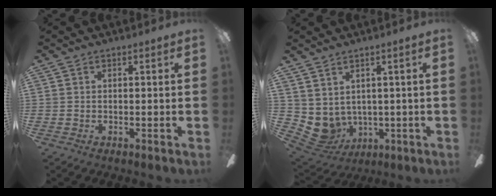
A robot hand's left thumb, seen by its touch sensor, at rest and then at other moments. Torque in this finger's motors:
{"motor_torque": [0.17, 0.19, 0.35, -0.50, 0.03]}